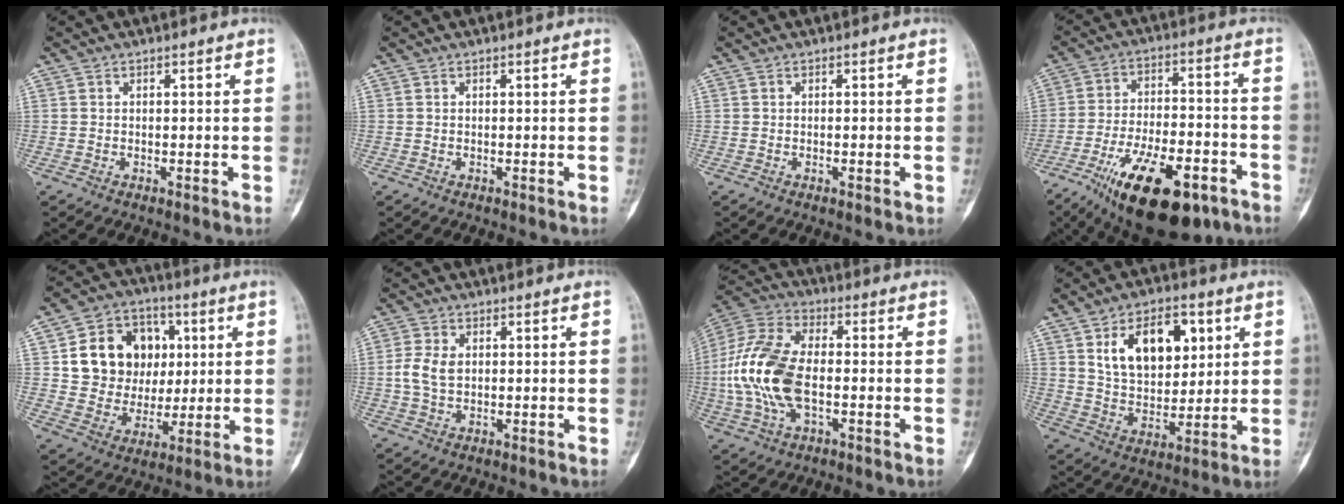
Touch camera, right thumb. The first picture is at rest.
{"total": 0.0}
{"total": 0.8, "force": [-0.2, 0.3, 0.8], "torque": [-0.008, 0.000, -0.003]}
{"total": 21.4, "force": [-11.9, 8.8, 15.5], "torque": [-0.247, 0.045, -0.186]}
{"total": 16.1, "force": [3.4, 13.6, 7.9], "torque": [-0.084, 0.004, 0.068]}
{"total": 4.7, "force": [0.4, 3.1, 3.6], "torque": [-0.081, 0.005, 0.006]}
{"total": 17.1, "force": [-2.0, 9.5, 14.1], "torque": [-0.303, 0.022, -0.039]}
{"total": 15.3, "force": [5.5, 9.4, 10.8], "torque": [-0.129, -0.021, 0.102]}